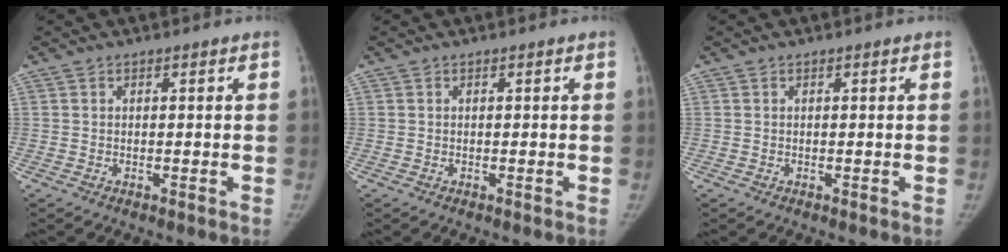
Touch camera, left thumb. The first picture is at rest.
{"total": 0.0}
{"total": 0.0}